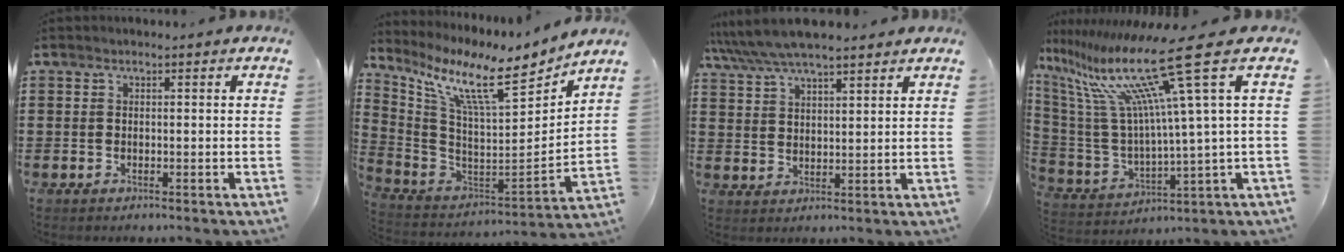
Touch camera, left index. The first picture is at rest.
{"total": 11.4, "force": [8.0, 1.8, 7.9], "torque": [-0.185, -0.056, 0.130]}
{"total": 6.6, "force": [5.8, 1.3, 2.8], "torque": [-0.072, -0.015, 0.105]}
{"total": 18.3, "force": [10.2, 1.1, 15.2], "torque": [-0.339, -0.069, 0.147]}